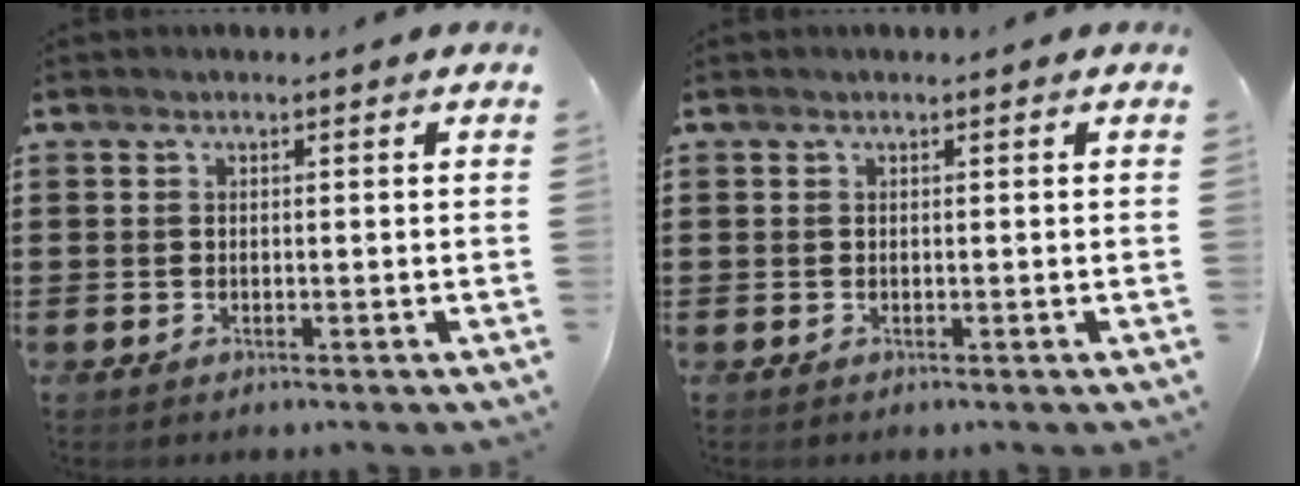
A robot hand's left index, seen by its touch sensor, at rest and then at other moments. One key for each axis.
{"total": 0.0}